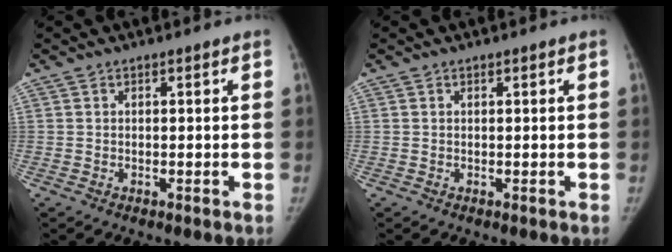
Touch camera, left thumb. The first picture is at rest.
{"total": 0.0}